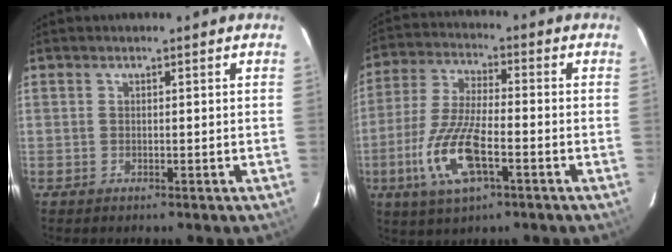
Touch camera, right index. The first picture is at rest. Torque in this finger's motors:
{"motor_torque": [1.56, -0.58, 0.86, 0.21]}